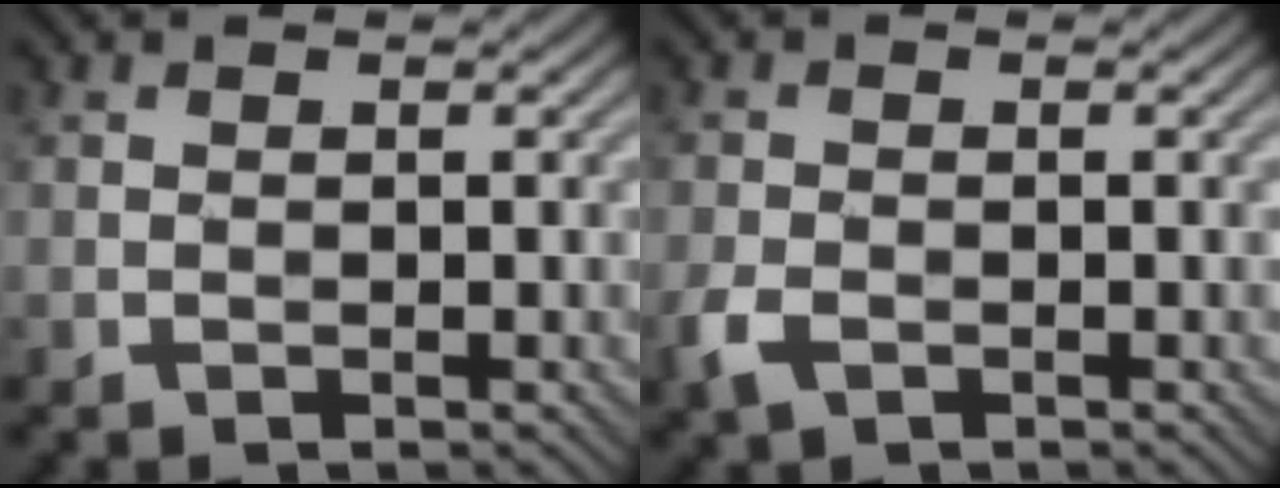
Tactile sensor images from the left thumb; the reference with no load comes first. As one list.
[{"total": 2.8, "force": [-1.5, 1.6, 1.7], "torque": [-0.047, -0.006, -0.034]}]